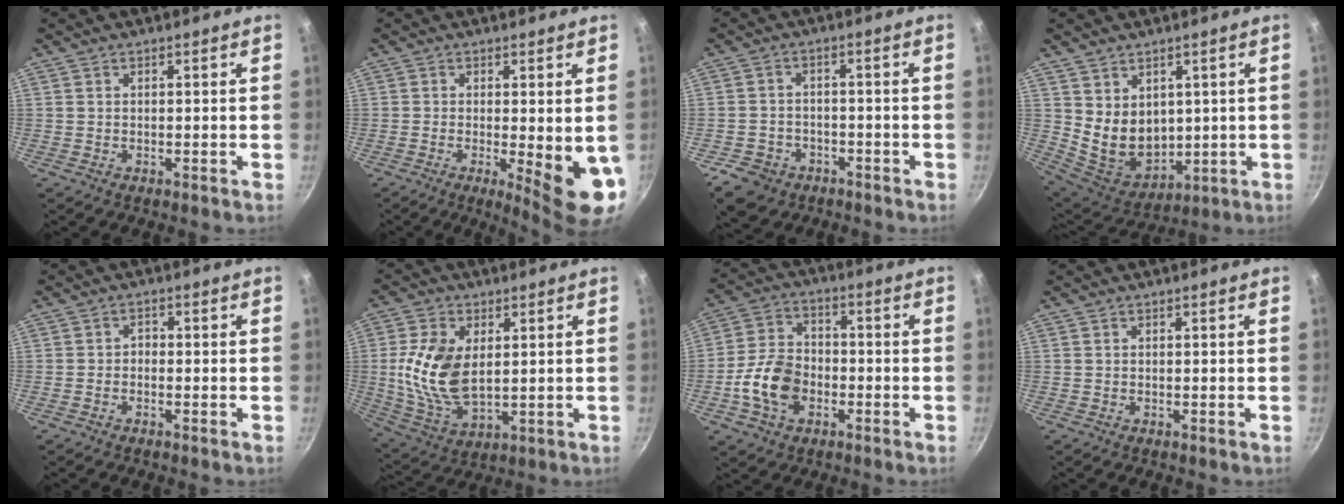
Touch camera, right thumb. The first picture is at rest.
{"total": 9.7, "force": [-1.3, 2.4, 9.3], "torque": [-0.114, -0.015, -0.009]}
{"total": 7.8, "force": [-4.4, 5.7, 3.0], "torque": [-0.044, 0.033, -0.062]}
{"total": 10.5, "force": [2.5, 8.2, 6.1], "torque": [-0.077, -0.036, 0.072]}
{"total": 1.4, "force": [-0.7, 1.0, 0.7], "torque": [-0.012, 0.011, -0.018]}
{"total": 13.7, "force": [1.8, 8.2, 10.9], "torque": [-0.204, -0.015, 0.043]}
{"total": 11.3, "force": [-3.4, 8.0, 7.2], "torque": [-0.118, 0.029, -0.070]}
{"total": 0.0}